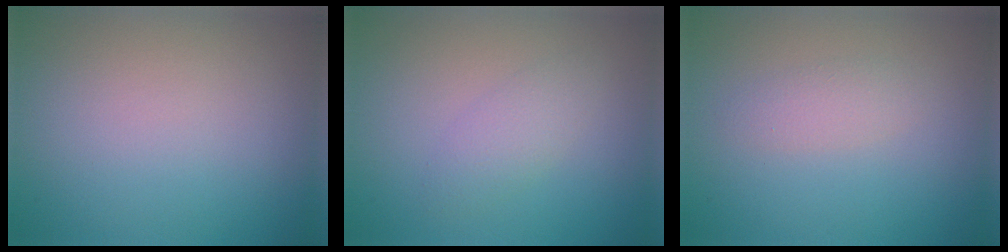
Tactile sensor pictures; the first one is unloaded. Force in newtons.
{"total": 1.8, "press": 1.8, "slide": 0.2}
{"total": 1.4, "press": 1.4, "slide": 0.1}